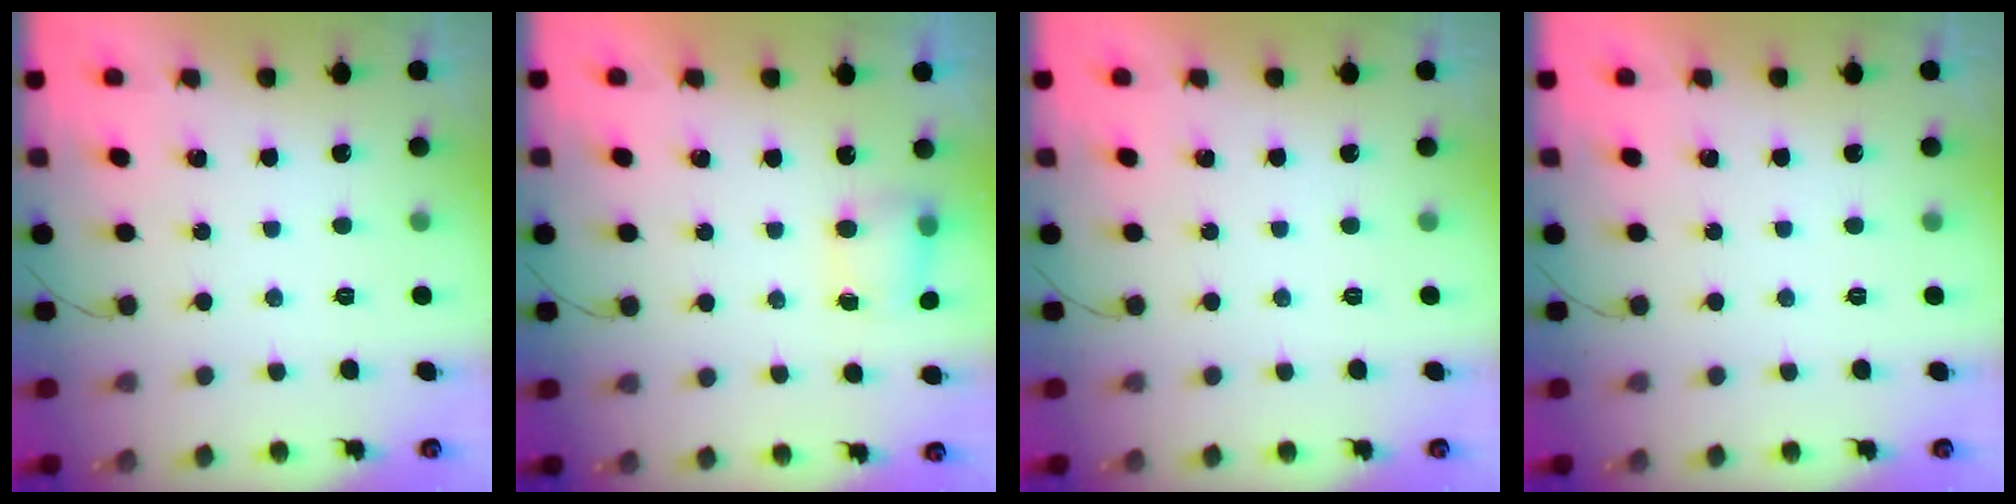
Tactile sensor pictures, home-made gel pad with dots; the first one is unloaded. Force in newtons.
{"total": 5.0, "press": 4.9, "slide": 0.5}
{"total": 0.0}
{"total": 0.0}